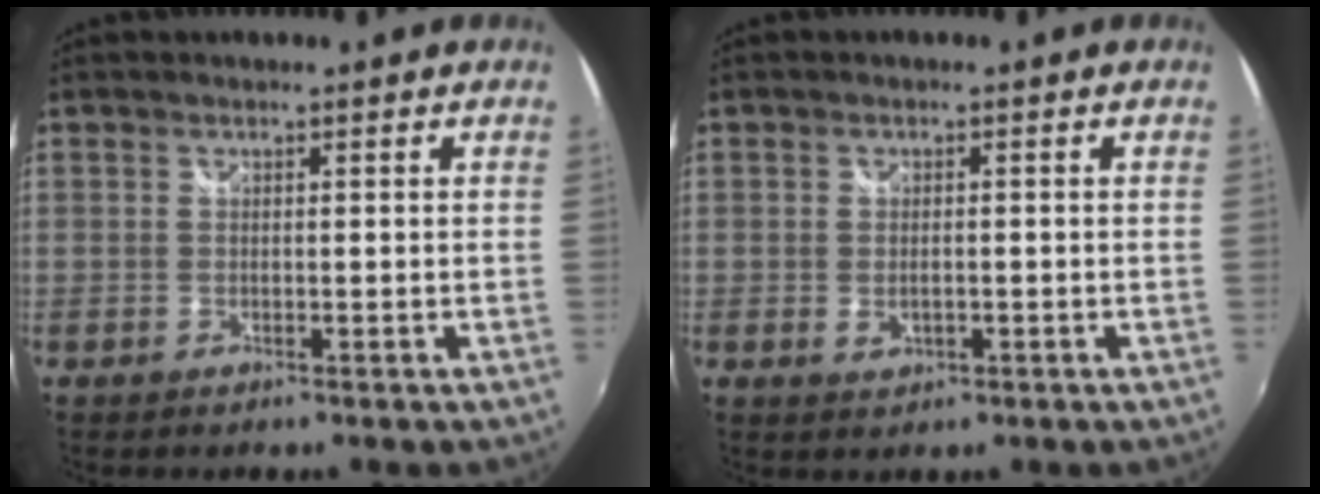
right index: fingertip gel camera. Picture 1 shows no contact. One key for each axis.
{"total": 2.3, "fx": -0.5, "fy": 1.7, "fz": 1.6, "tx": -0.030, "ty": -0.004, "tz": -0.006}